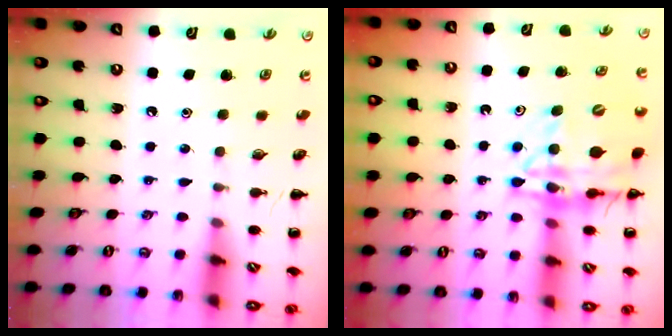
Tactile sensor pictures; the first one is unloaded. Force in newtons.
{"total": 18.3, "press": 17.9, "slide": 3.8}